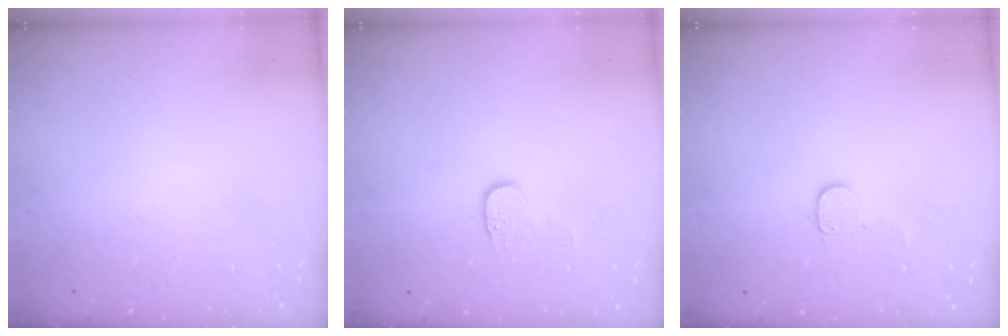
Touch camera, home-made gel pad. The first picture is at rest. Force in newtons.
{"total": 4.1, "press": 4.1, "slide": 0.3}
{"total": 6.1, "press": 6.1, "slide": 0.4}